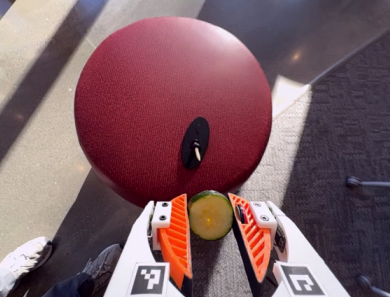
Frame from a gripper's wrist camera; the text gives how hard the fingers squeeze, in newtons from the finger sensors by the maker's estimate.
{"total": 6.6, "left": 6.2, "right": 6.9}